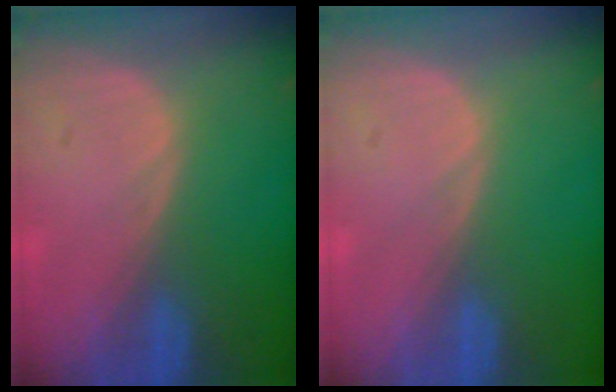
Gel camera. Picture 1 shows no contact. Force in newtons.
{"total": 0.0}